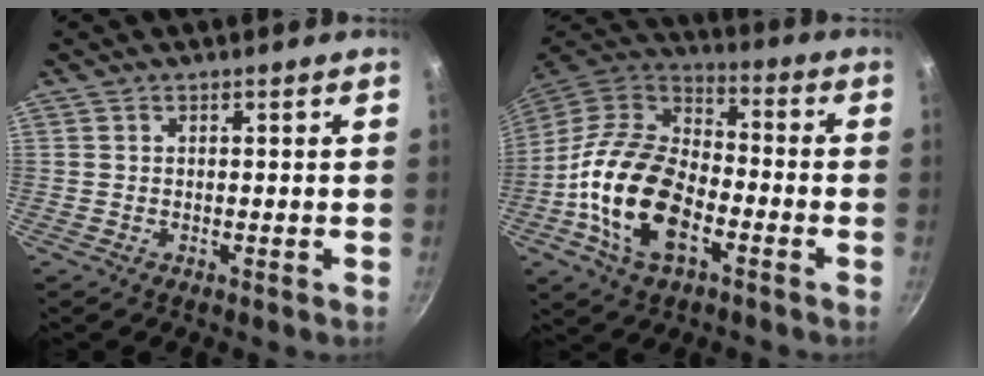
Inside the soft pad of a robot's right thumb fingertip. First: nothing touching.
{"total": 20.0, "force": [-6.2, 11.5, 15.1], "torque": [-0.265, 0.031, -0.132]}